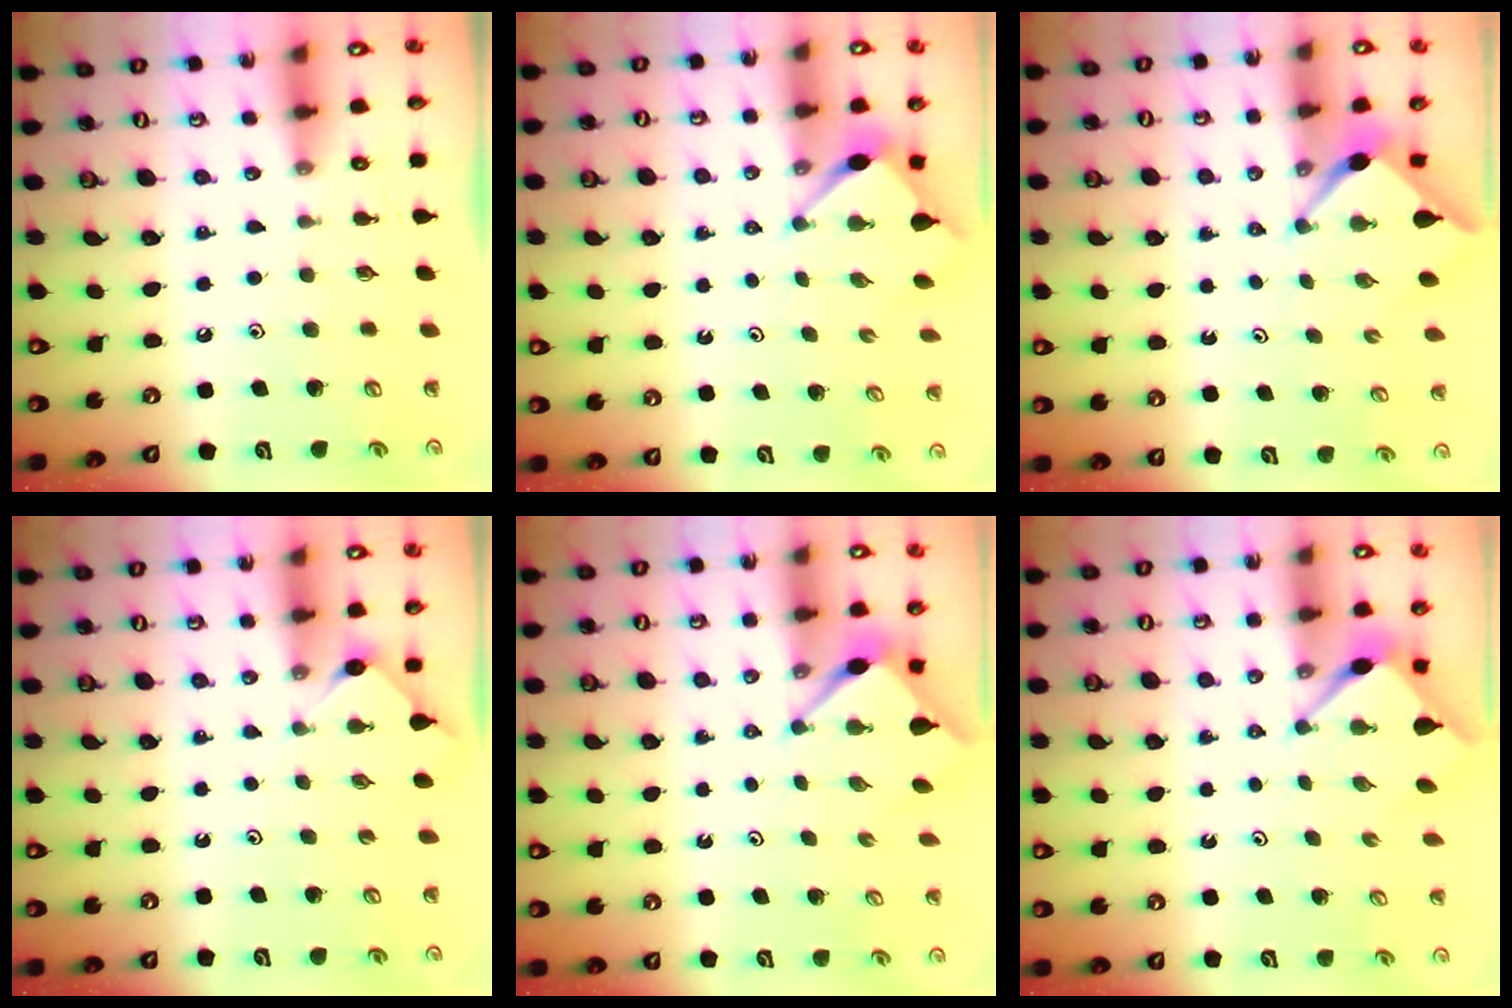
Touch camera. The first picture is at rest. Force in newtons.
{"total": 3.4, "press": 3.3, "slide": 0.3}
{"total": 2.4, "press": 2.4, "slide": 0.2}
{"total": 3.0, "press": 2.9, "slide": 0.4}
{"total": 2.9, "press": 2.9, "slide": 0.3}
{"total": 2.9, "press": 2.9, "slide": 0.3}